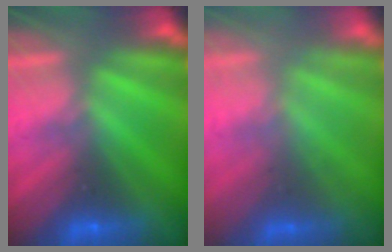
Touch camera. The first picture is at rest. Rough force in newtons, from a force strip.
{"total": 2.2}